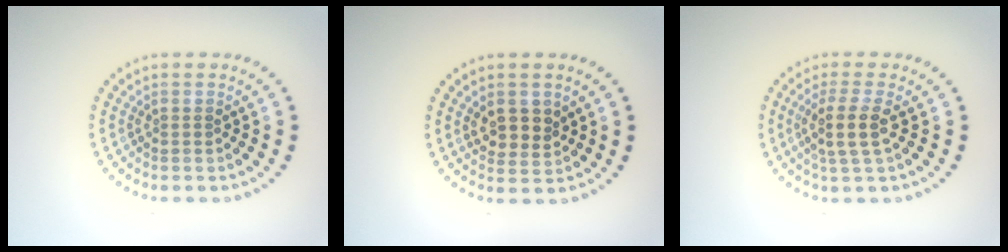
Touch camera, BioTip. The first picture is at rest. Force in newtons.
{"total": 2.6, "press": 2.4, "slide": 1.0}
{"total": 2.8, "press": 2.3, "slide": 1.6}